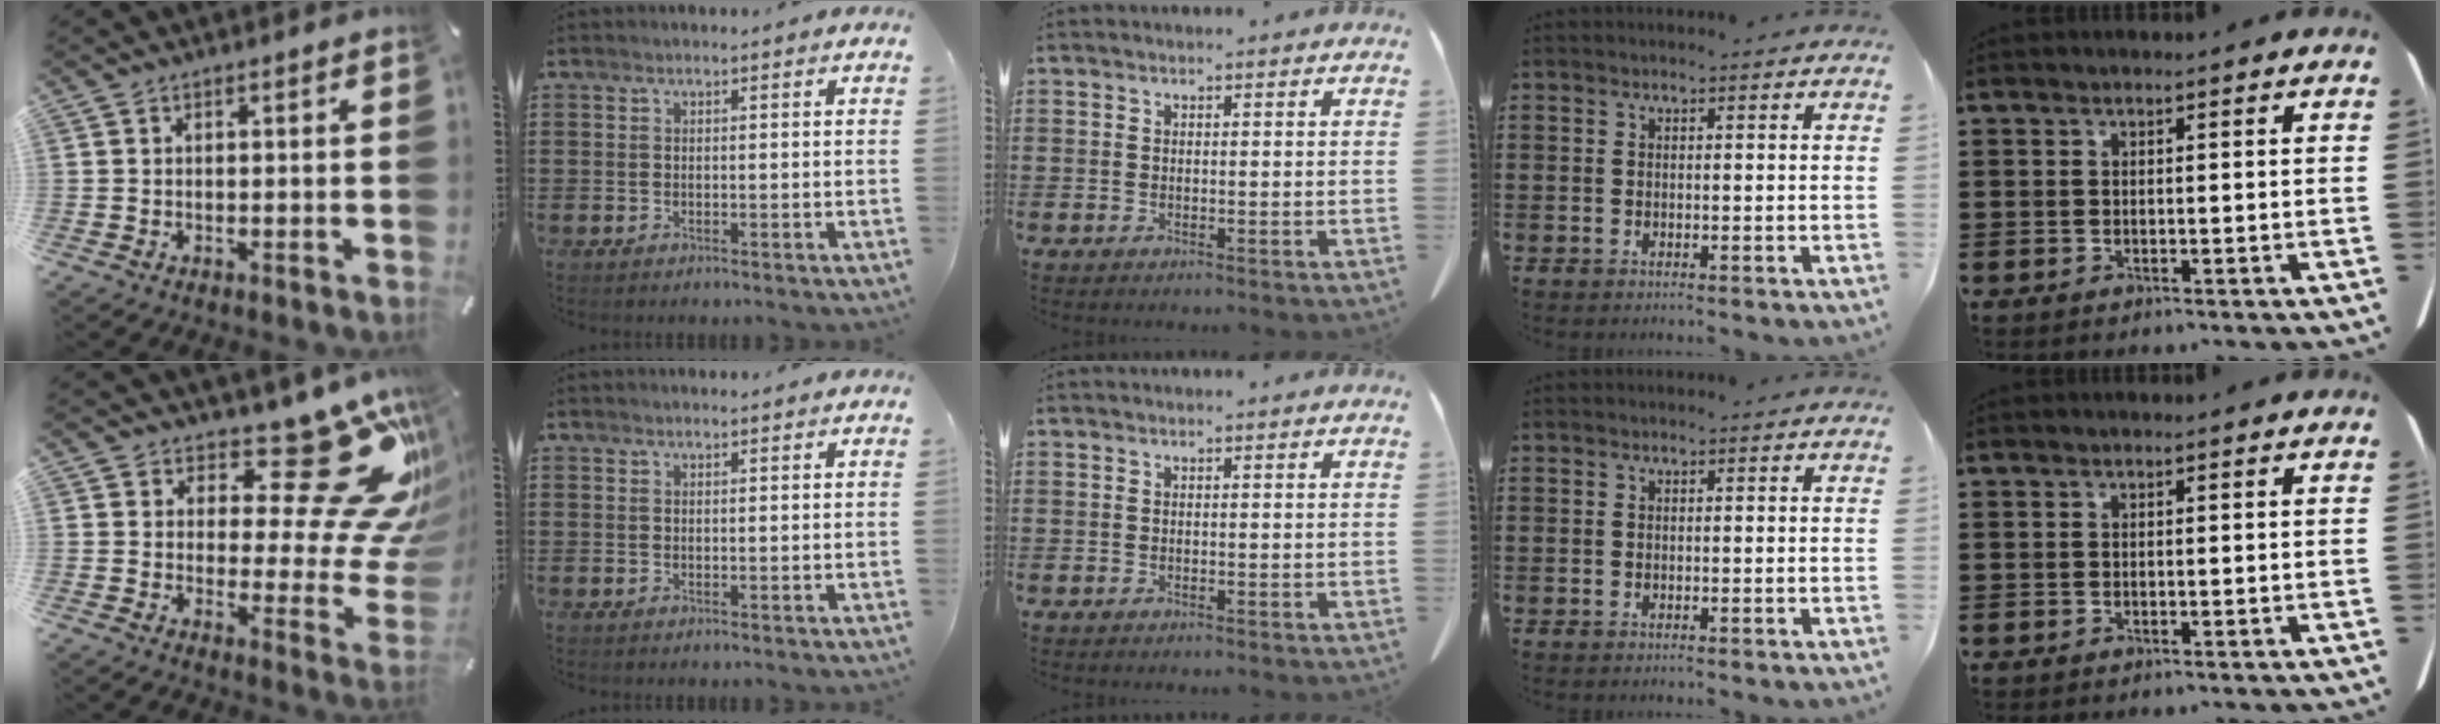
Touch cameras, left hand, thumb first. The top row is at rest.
{"thumb": {"total": 20.1, "force": [12.2, 7.5, 14.2], "torque": [-0.168, -0.103, 0.196]}, "index": {"total": 0.6, "force": [0.6, 0.1, 0.1], "torque": [-0.004, -0.001, 0.013]}}